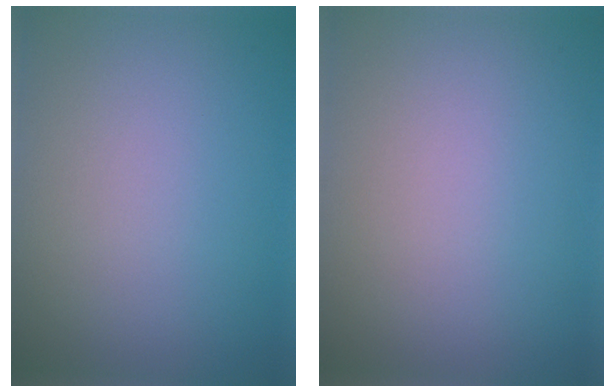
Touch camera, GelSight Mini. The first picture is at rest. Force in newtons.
{"total": 0.0}